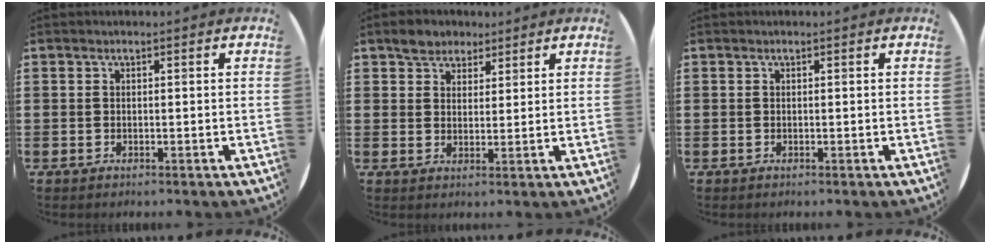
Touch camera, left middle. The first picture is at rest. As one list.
[{"total": 3.3, "force": [2.7, 2.0, 0.1], "torque": [-0.003, 0.007, 0.052]}, {"total": 0.0}]